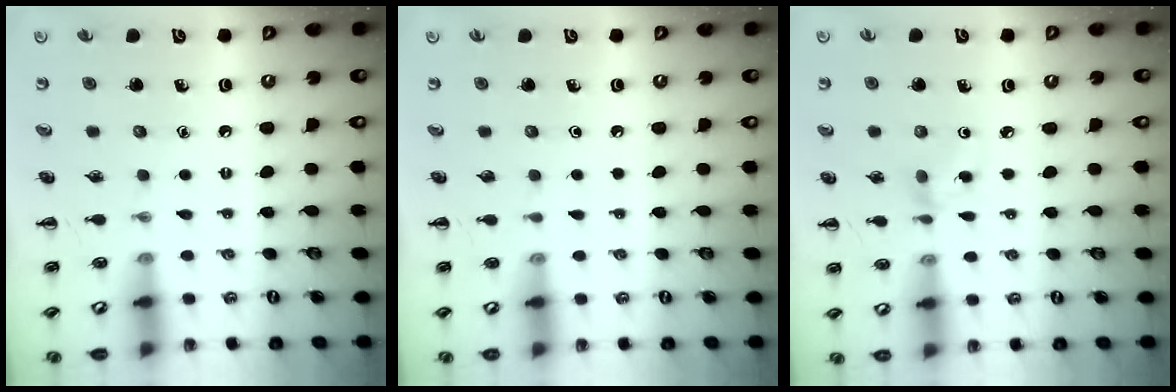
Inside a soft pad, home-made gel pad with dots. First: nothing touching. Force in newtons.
{"total": 0.0}
{"total": 3.5, "press": 3.2, "slide": 1.3}